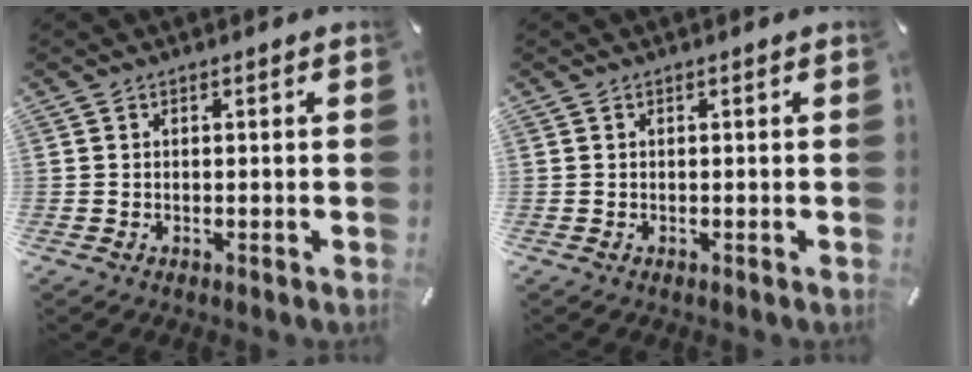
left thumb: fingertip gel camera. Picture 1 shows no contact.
{"total": 0.0}